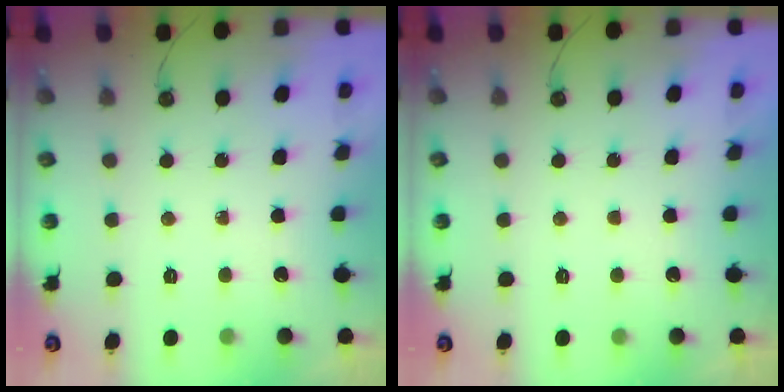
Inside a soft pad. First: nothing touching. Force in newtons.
{"total": 0.0}